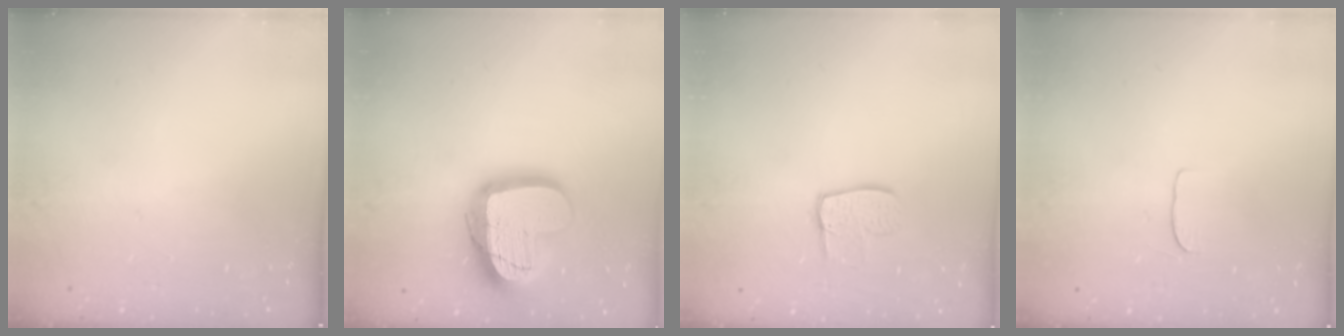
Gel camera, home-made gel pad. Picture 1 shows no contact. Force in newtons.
{"total": 20.4, "press": 20.3, "slide": 1.7}
{"total": 7.7, "press": 7.7, "slide": 0.7}
{"total": 4.9, "press": 4.9, "slide": 0.5}